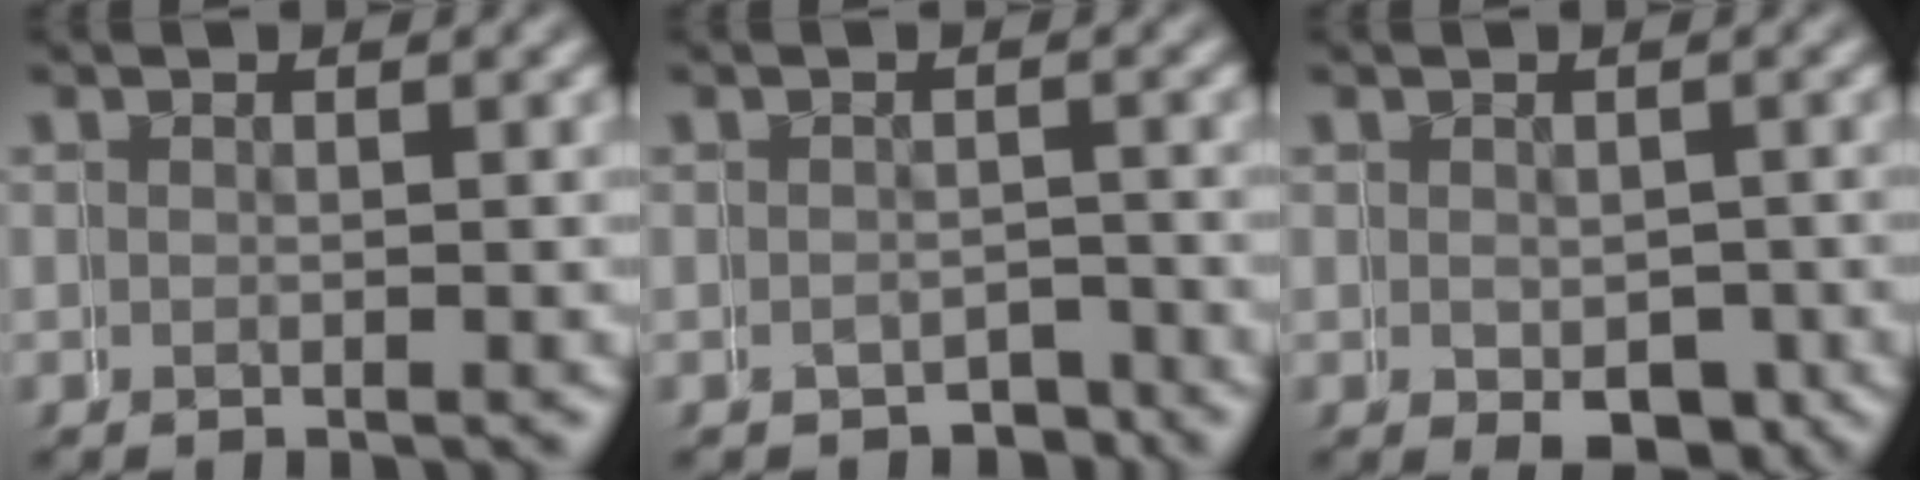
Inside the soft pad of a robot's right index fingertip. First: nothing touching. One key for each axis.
{"total": 2.0, "fx": -1.5, "fy": 1.1, "fz": -0.7, "tx": 0.017, "ty": 0.001, "tz": -0.030}
{"total": 2.9, "fx": -1.1, "fy": 1.7, "fz": 2.1, "tx": -0.019, "ty": -0.005, "tz": -0.019}